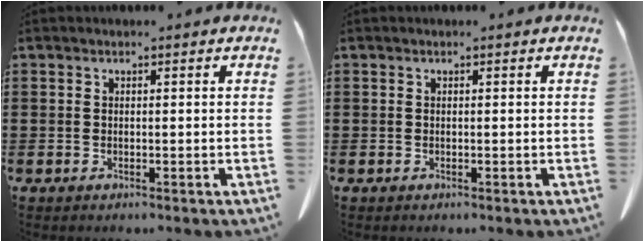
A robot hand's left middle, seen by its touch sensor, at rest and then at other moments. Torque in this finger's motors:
{"motor_torque": [-0.07, -0.07, -0.01, 0.01]}